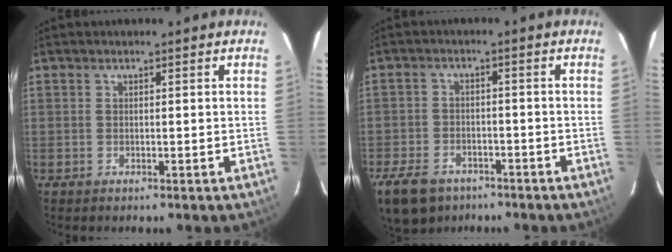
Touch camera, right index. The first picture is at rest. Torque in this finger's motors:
{"motor_torque": [1.52, -0.61, 0.30, 0.04]}